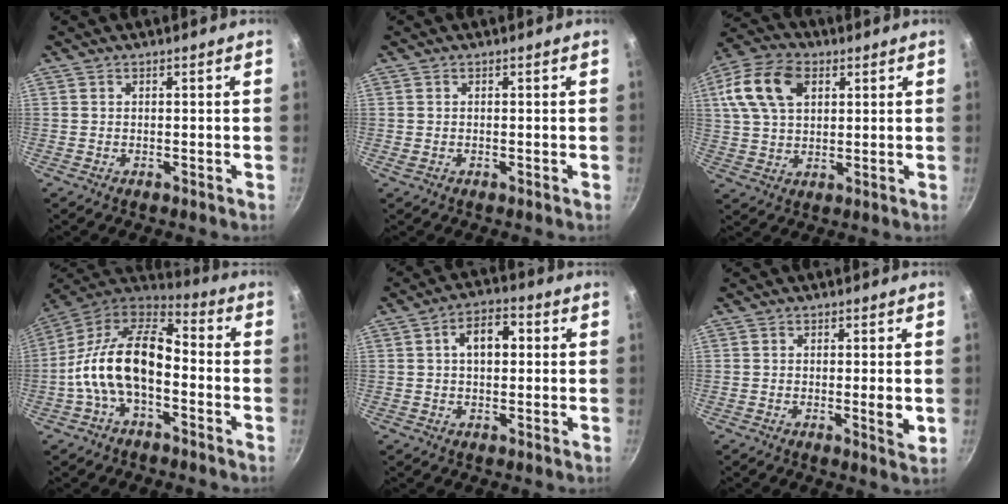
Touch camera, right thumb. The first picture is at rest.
{"total": 0.0}
{"total": 13.4, "force": [4.5, 8.8, 9.0], "torque": [-0.163, 0.008, 0.073]}
{"total": 17.0, "force": [-3.5, 9.4, 13.7], "torque": [-0.240, 0.050, -0.081]}
{"total": 7.1, "force": [1.2, 4.3, 5.5], "torque": [-0.059, 0.018, 0.011]}
{"total": 3.5, "force": [-0.4, 0.6, 3.5], "torque": [-0.054, -0.007, -0.007]}